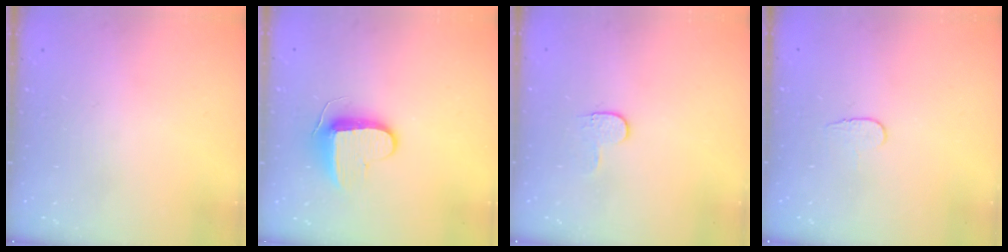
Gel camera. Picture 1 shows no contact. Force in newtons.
{"total": 10.4, "press": 10.3, "slide": 0.9}
{"total": 4.1, "press": 4.1, "slide": 0.4}
{"total": 4.3, "press": 4.2, "slide": 0.4}